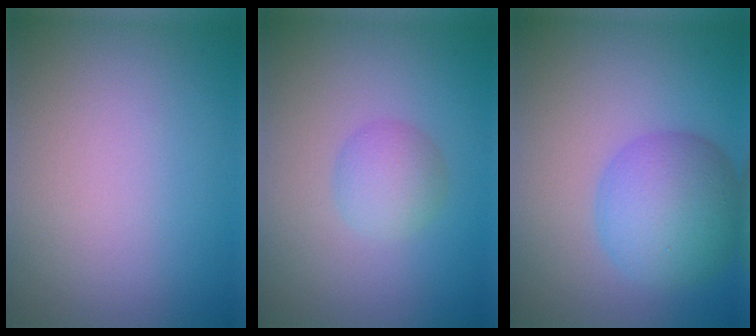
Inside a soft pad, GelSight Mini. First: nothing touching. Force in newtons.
{"total": 2.3, "press": 2.3, "slide": 0.1}
{"total": 6.8, "press": 6.8, "slide": 0.2}